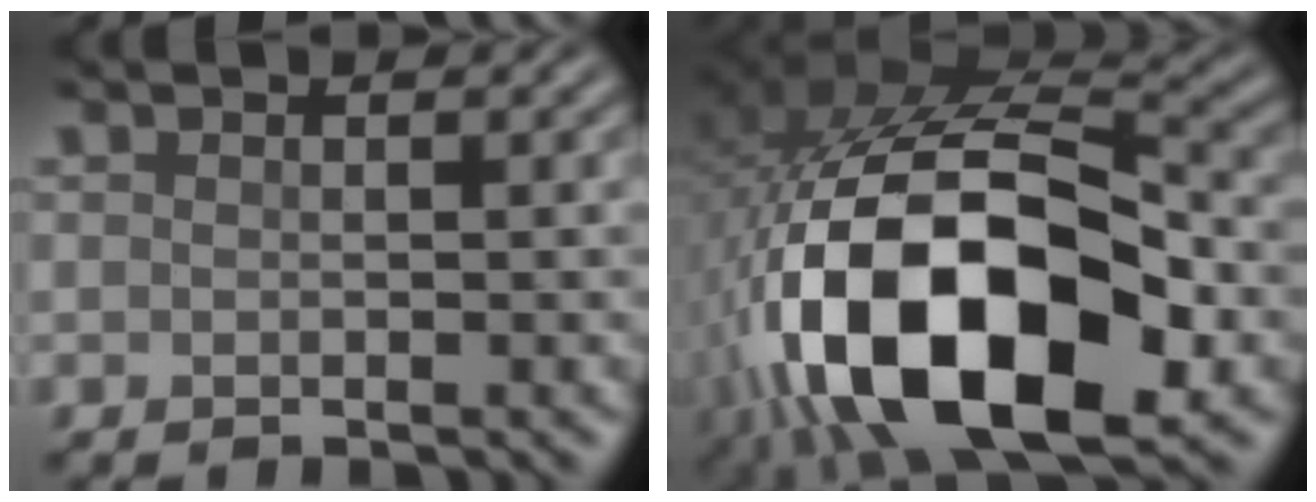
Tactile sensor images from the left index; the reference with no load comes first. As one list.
[{"total": 18.6, "force": [-5.9, 9.9, 14.6], "torque": [-0.283, -0.026, -0.092]}]